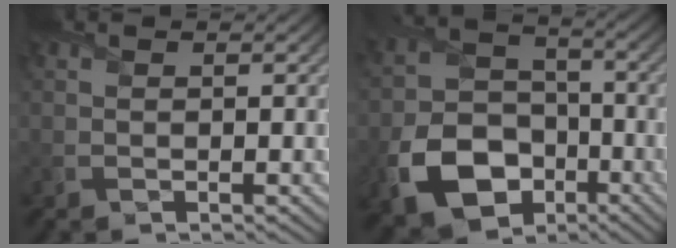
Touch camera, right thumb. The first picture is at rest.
{"total": 12.2, "force": [-5.5, 8.7, 6.6], "torque": [-0.152, -0.029, -0.109]}